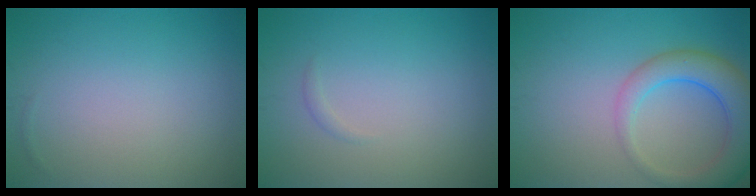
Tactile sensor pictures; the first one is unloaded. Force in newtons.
{"total": 0.5, "press": 0.5, "slide": 0.0}
{"total": 5.5, "press": 5.5, "slide": 0.6}